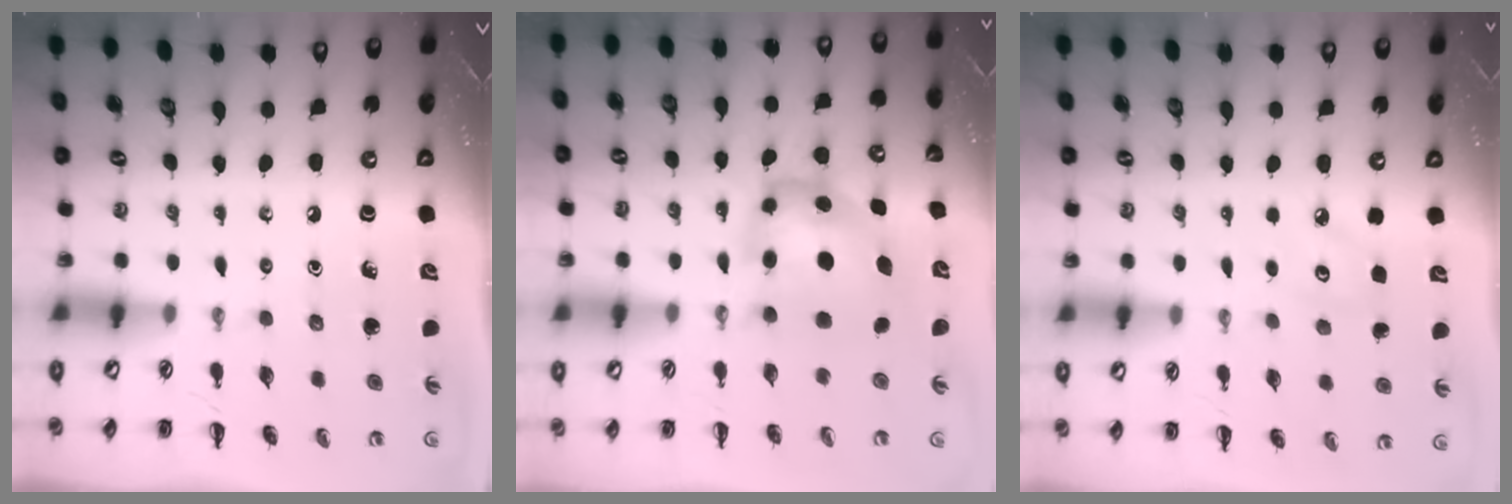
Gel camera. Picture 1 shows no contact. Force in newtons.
{"total": 5.9, "press": 5.9, "slide": 1.0}
{"total": 3.5, "press": 3.4, "slide": 0.7}